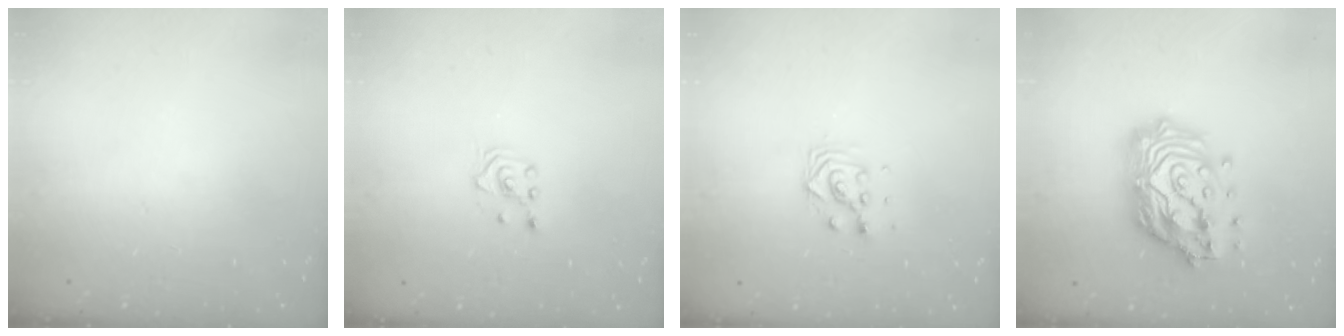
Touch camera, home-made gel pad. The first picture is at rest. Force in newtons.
{"total": 2.1, "press": 2.1, "slide": 0.1}
{"total": 5.3, "press": 5.2, "slide": 0.2}
{"total": 19.3, "press": 19.2, "slide": 2.1}